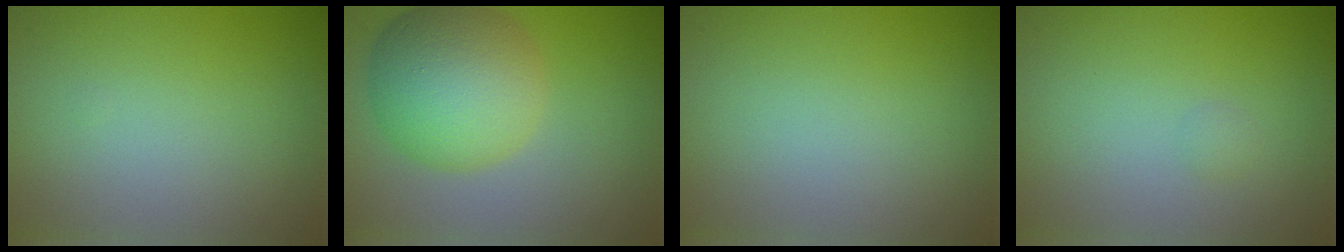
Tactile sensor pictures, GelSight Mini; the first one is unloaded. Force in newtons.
{"total": 8.4, "press": 8.4, "slide": 0.3}
{"total": 0.0}
{"total": 0.5, "press": 0.5, "slide": 0.0}